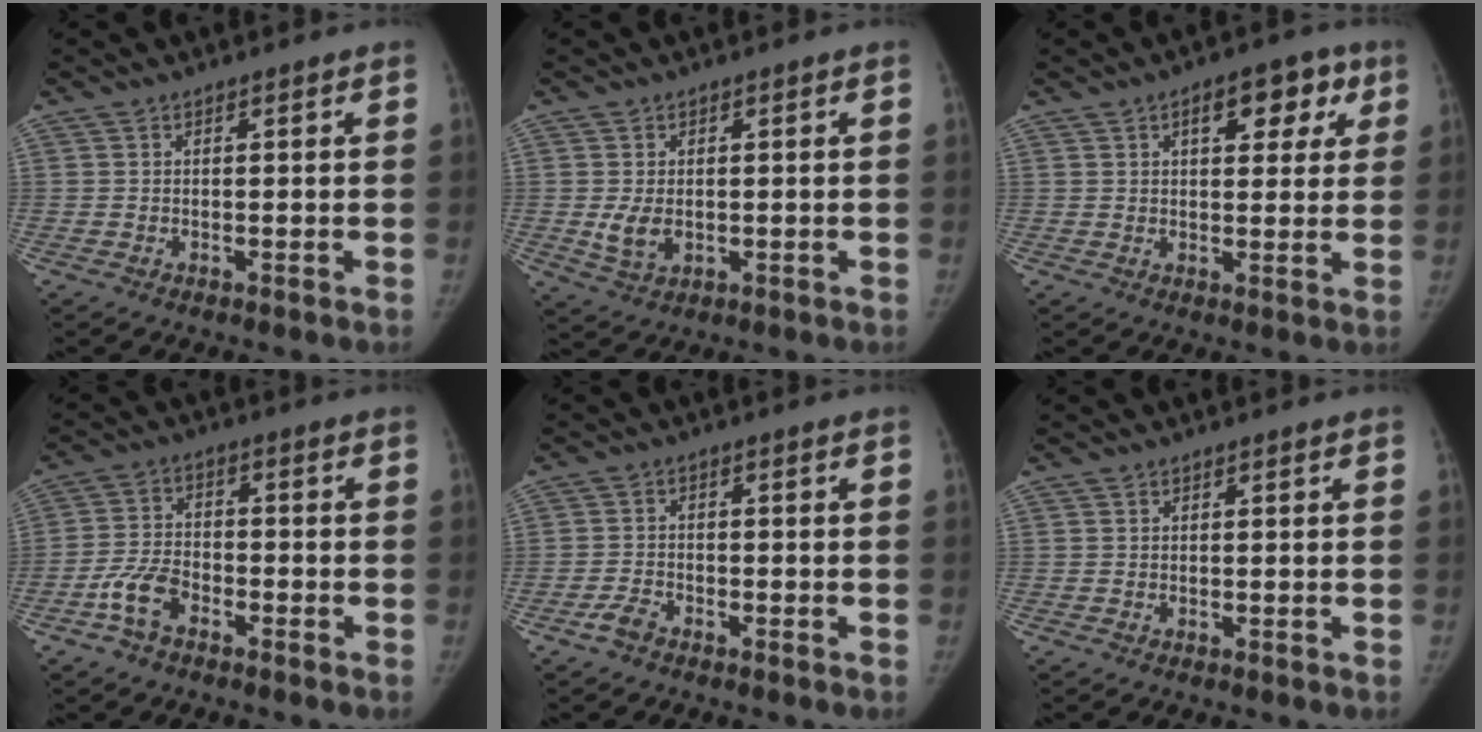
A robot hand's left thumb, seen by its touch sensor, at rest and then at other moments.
{"total": 4.5, "force": [-0.4, 3.2, 3.1], "torque": [-0.050, -0.008, 0.003]}
{"total": 9.2, "force": [4.0, 4.9, 6.7], "torque": [-0.051, 0.002, 0.048]}
{"total": 6.7, "force": [-4.0, 3.8, 3.9], "torque": [-0.080, 0.026, -0.079]}
{"total": 2.9, "force": [-2.2, 1.4, 1.2], "torque": [-0.027, 0.012, -0.041]}
{"total": 0.0}